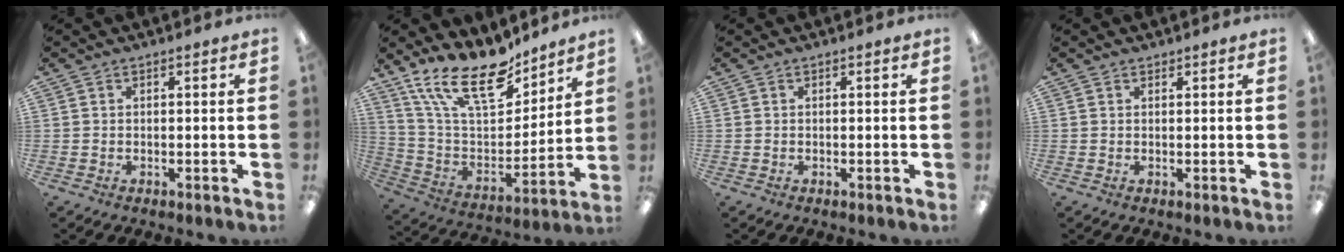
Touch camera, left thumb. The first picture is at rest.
{"total": 19.9, "force": [14.7, 7.6, 11.1], "torque": [-0.226, -0.090, 0.261]}
{"total": 0.0}
{"total": 0.7, "force": [0.6, 0.2, 0.0], "torque": [0.000, 0.001, 0.012]}